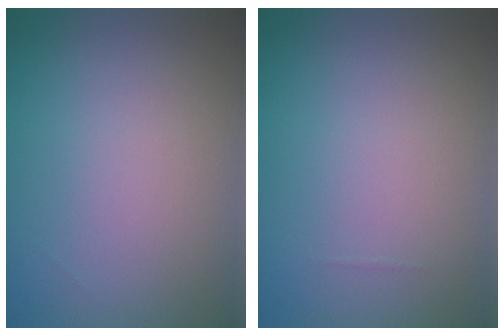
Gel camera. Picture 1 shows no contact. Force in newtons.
{"total": 0.0}